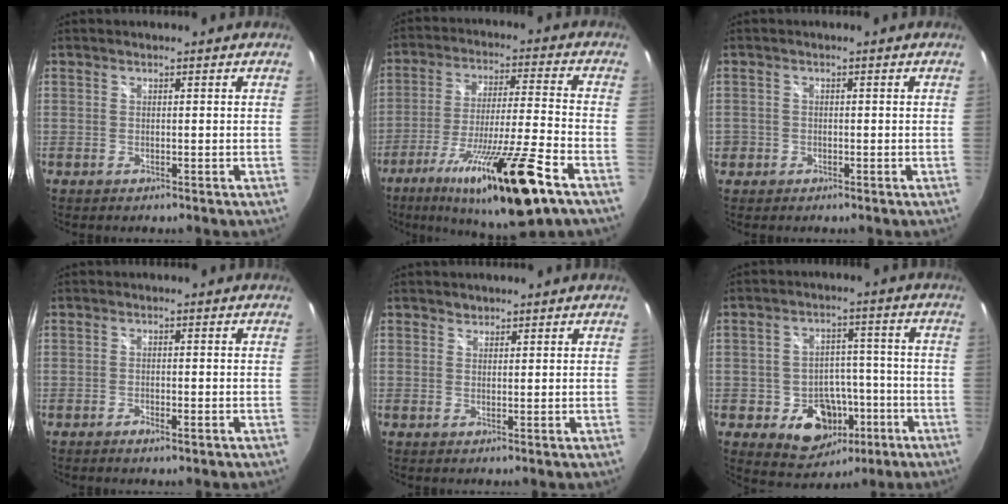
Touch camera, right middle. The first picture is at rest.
{"total": 20.4, "force": [-12.4, 0.8, 16.2], "torque": [-0.297, -0.048, -0.204]}
{"total": 2.3, "force": [-1.0, 2.1, 0.4], "torque": [-0.013, 0.000, -0.016]}
{"total": 1.8, "force": [-1.2, 0.6, 1.2], "torque": [-0.026, -0.002, -0.023]}
{"total": 1.1, "force": [0.8, 0.8, 0.0], "torque": [0.003, 0.003, 0.011]}
{"total": 11.3, "force": [-4.8, 8.9, 5.1], "torque": [-0.101, 0.023, -0.047]}